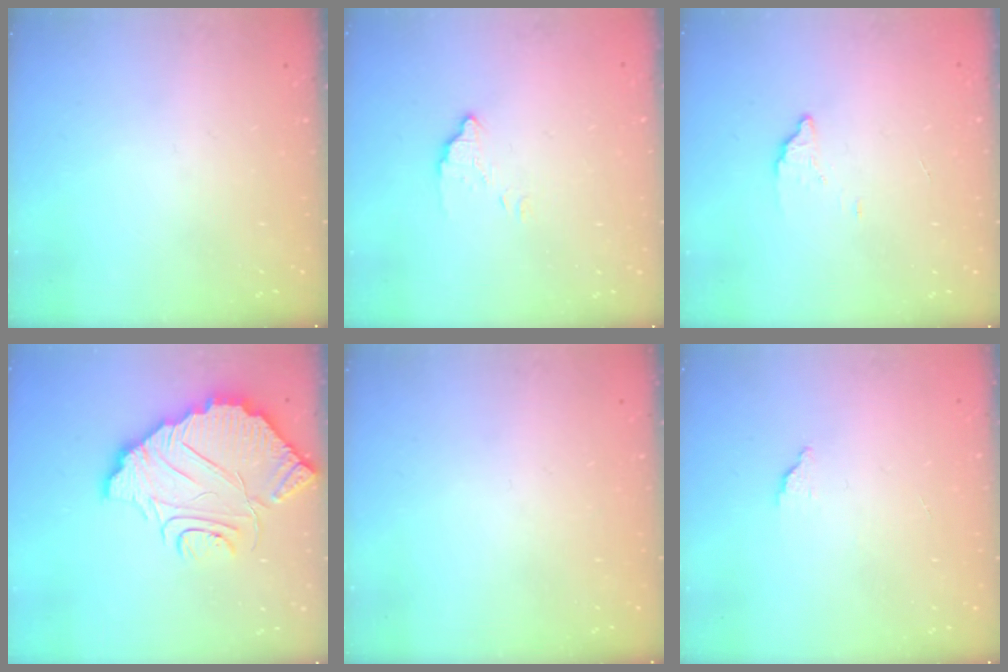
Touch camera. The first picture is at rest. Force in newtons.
{"total": 2.4, "press": 2.4, "slide": 0.0}
{"total": 2.0, "press": 2.0, "slide": 0.1}
{"total": 11.4, "press": 11.4, "slide": 0.8}
{"total": 0.0}
{"total": 1.7, "press": 1.7, "slide": 0.1}